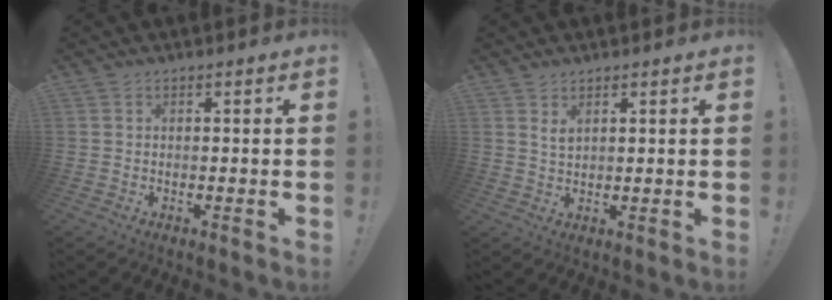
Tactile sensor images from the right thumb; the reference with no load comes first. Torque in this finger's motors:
{"motor_torque": [-0.16, 0.21, 0.22, 0.03, 0.05]}